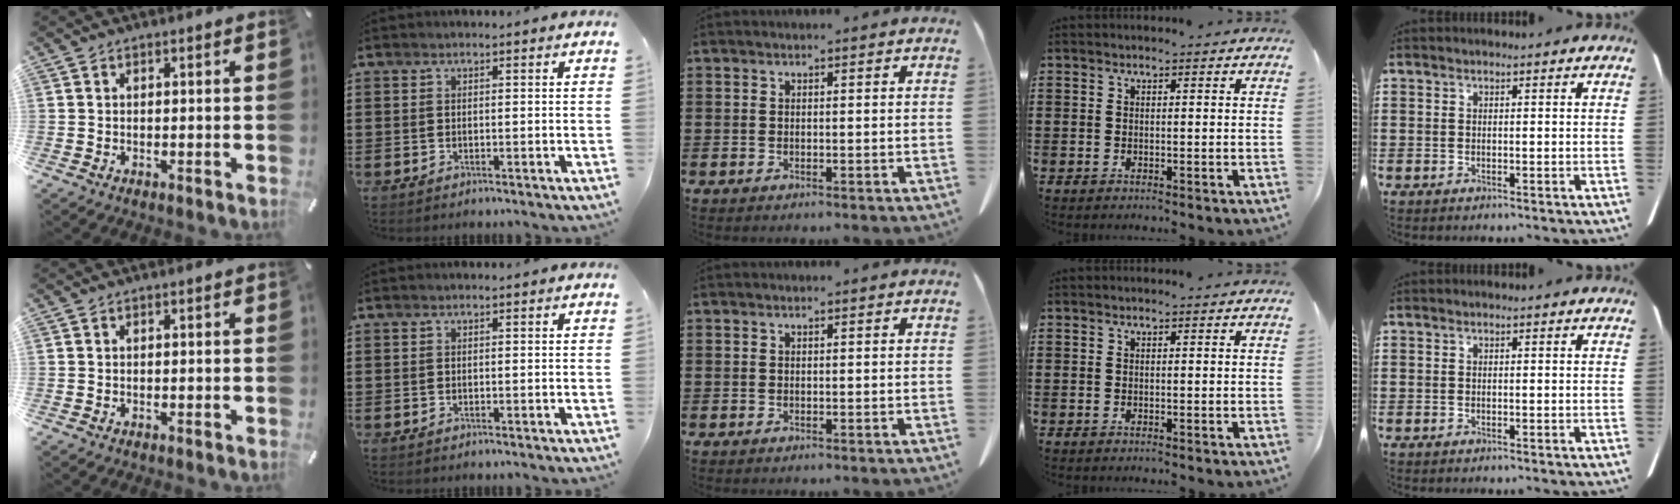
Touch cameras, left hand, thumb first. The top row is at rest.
{}